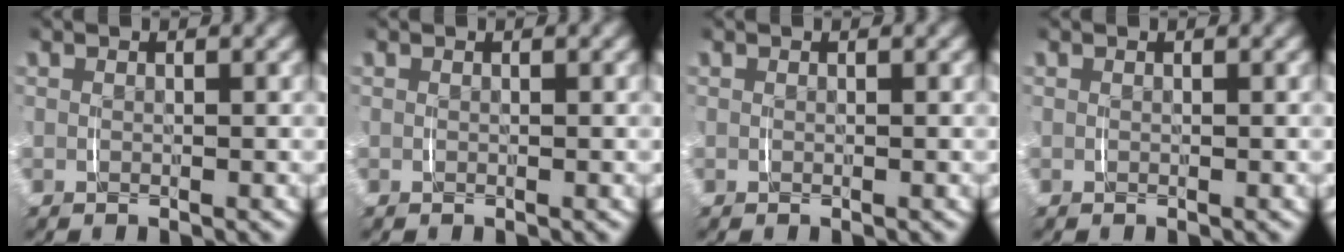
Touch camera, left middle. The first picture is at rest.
{"total": 0.0}
{"total": 0.0}
{"total": 0.0}